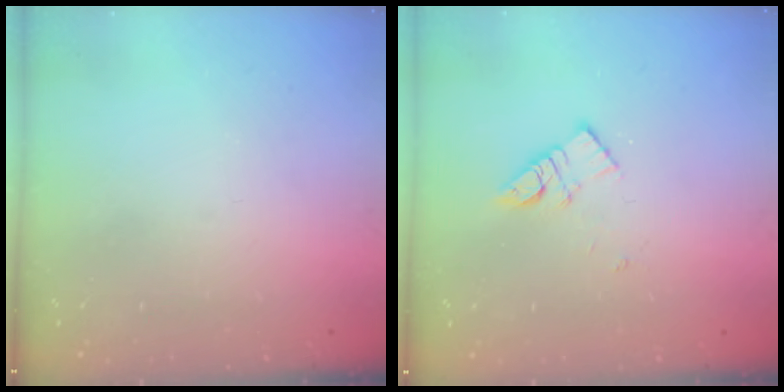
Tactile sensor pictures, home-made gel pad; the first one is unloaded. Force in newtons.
{"total": 8.1, "press": 8.1, "slide": 0.4}